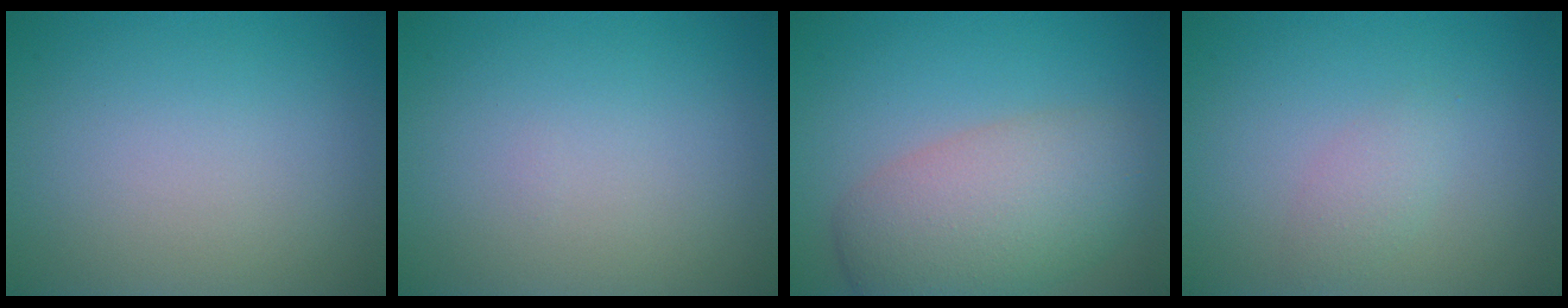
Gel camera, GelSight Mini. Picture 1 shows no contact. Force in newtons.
{"total": 0.0}
{"total": 7.0, "press": 7.0, "slide": 0.2}
{"total": 1.4, "press": 1.4, "slide": 0.1}